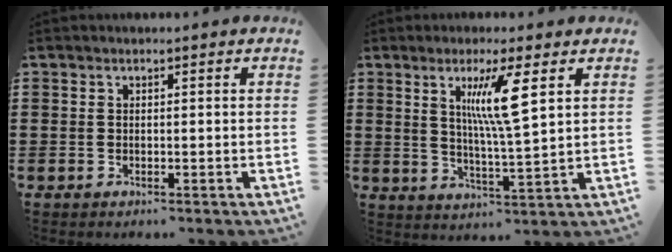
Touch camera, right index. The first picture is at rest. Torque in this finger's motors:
{"motor_torque": [0.50, 0.09, 0.33, 0.16]}